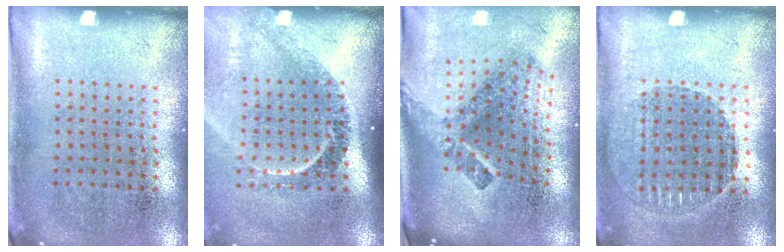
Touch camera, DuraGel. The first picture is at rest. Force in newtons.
{"total": 2.3, "press": 1.6, "slide": 1.6}
{"total": 2.7, "press": 1.7, "slide": 2.1}
{"total": 1.1, "press": 1.1, "slide": 0.1}